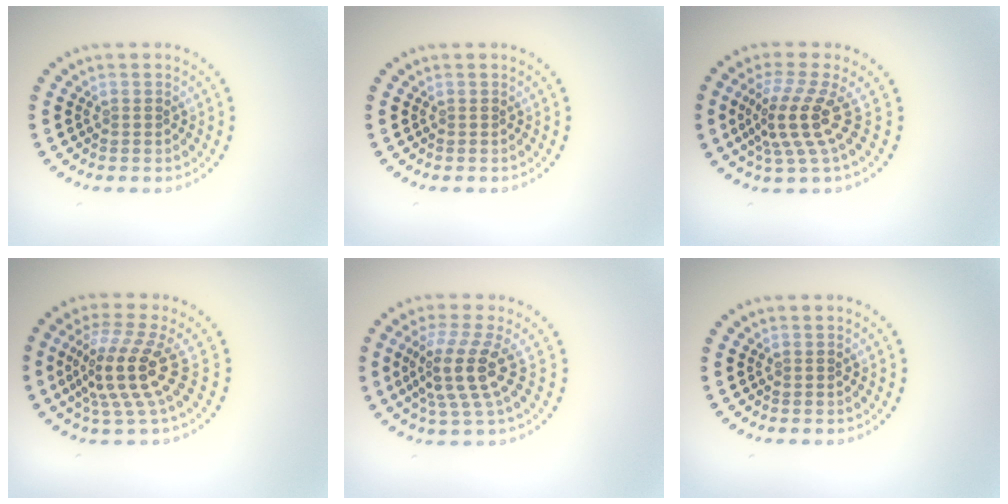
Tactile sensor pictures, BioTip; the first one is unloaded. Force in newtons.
{"total": 0.0}
{"total": 4.2, "press": 2.9, "slide": 3.0}
{"total": 4.8, "press": 3.5, "slide": 3.3}
{"total": 4.3, "press": 3.2, "slide": 2.9}
{"total": 0.0}